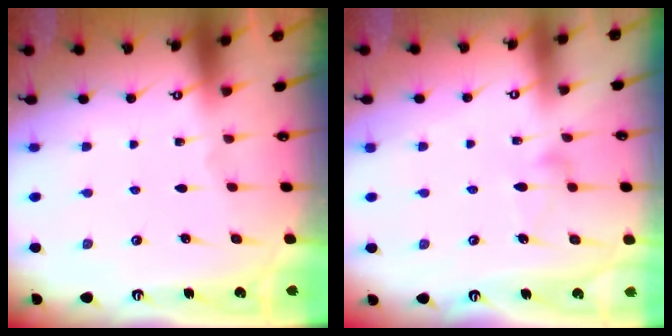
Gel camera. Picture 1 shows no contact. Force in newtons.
{"total": 7.1, "press": 7.1, "slide": 0.3}